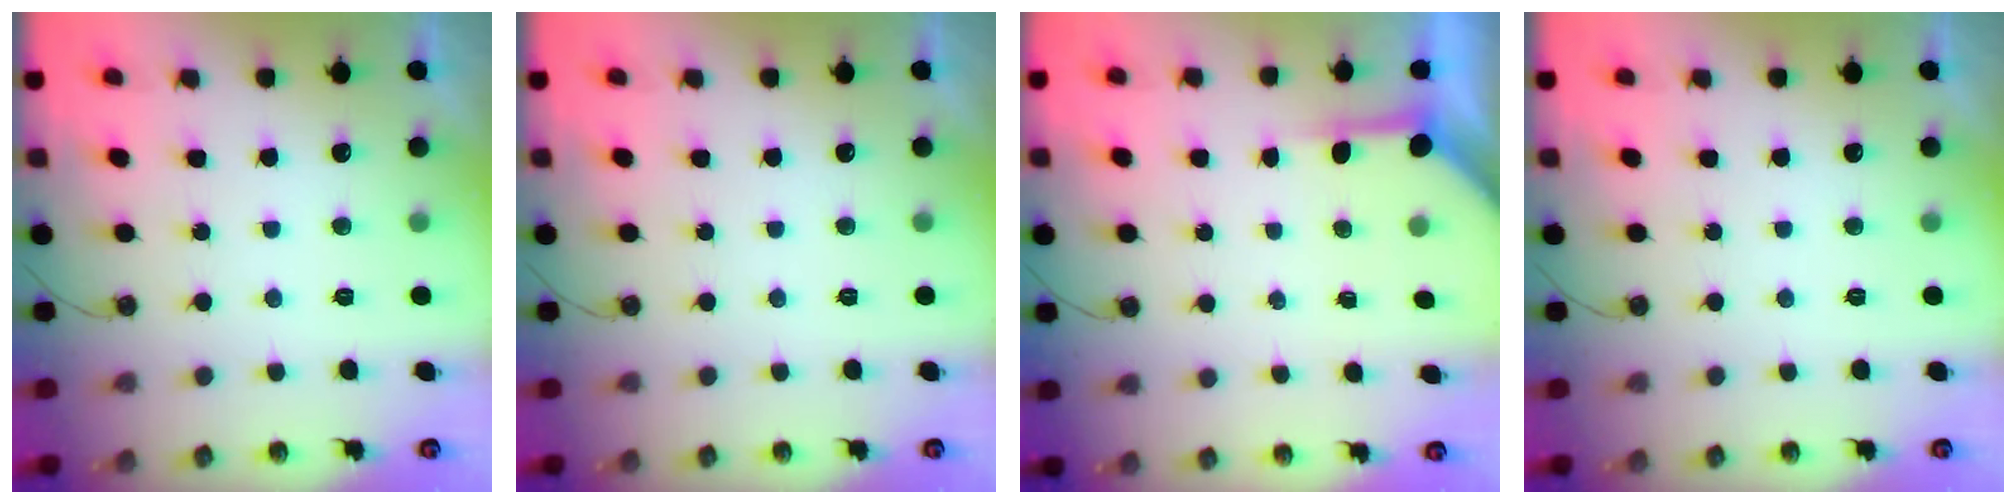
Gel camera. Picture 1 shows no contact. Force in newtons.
{"total": 0.0}
{"total": 3.9, "press": 3.9, "slide": 0.4}
{"total": 0.0}